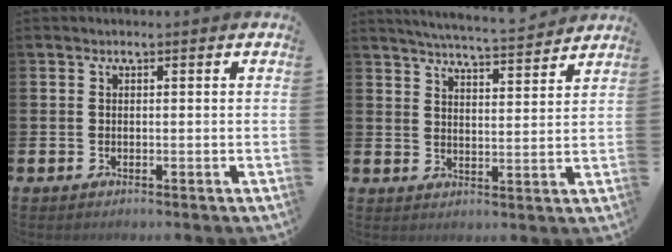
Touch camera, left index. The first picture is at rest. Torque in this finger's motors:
{"motor_torque": [0.98, -1.16, 0.41, 0.04]}